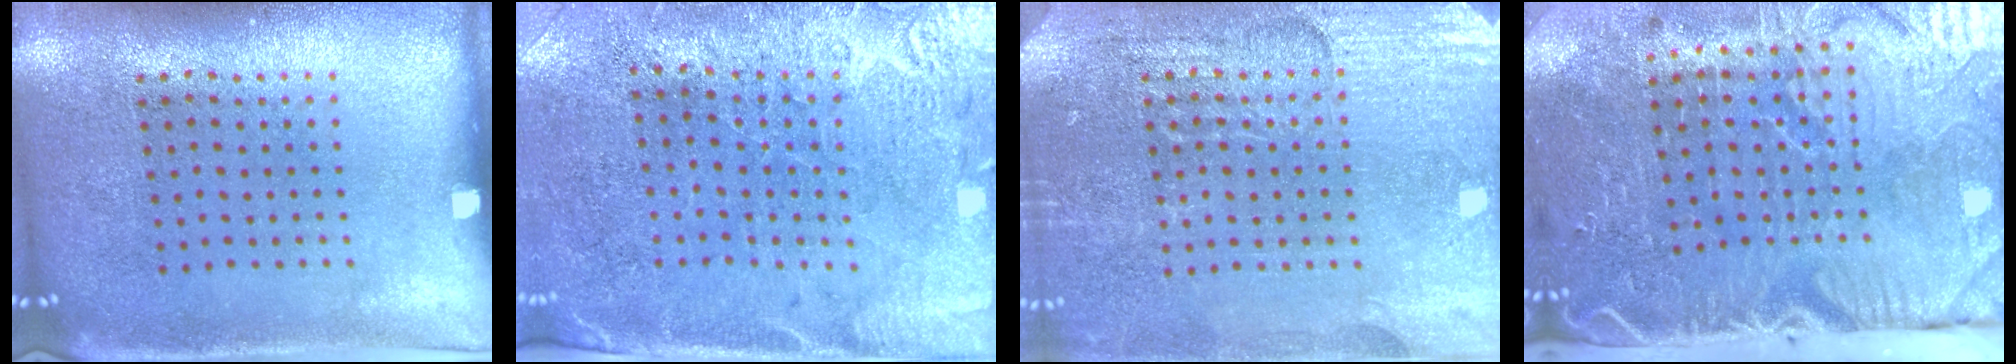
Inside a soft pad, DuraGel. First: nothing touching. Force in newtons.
{"total": 2.8, "press": 2.5, "slide": 1.1}
{"total": 3.3, "press": 3.3, "slide": 0.7}
{"total": 5.3, "press": 4.4, "slide": 3.0}